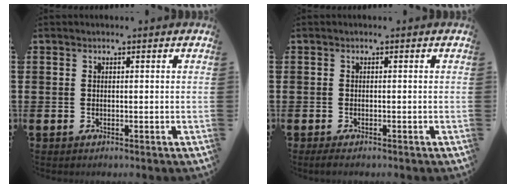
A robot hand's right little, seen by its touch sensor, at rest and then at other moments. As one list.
[{"total": 0.8, "force": [-0.4, 0.2, 0.6], "torque": [-0.011, -0.001, -0.009]}]